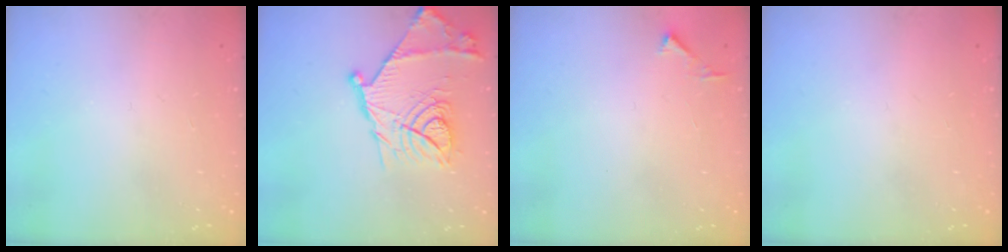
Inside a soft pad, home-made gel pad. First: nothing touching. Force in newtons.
{"total": 19.7, "press": 19.7, "slide": 1.1}
{"total": 2.8, "press": 2.8, "slide": 0.3}
{"total": 0.0}